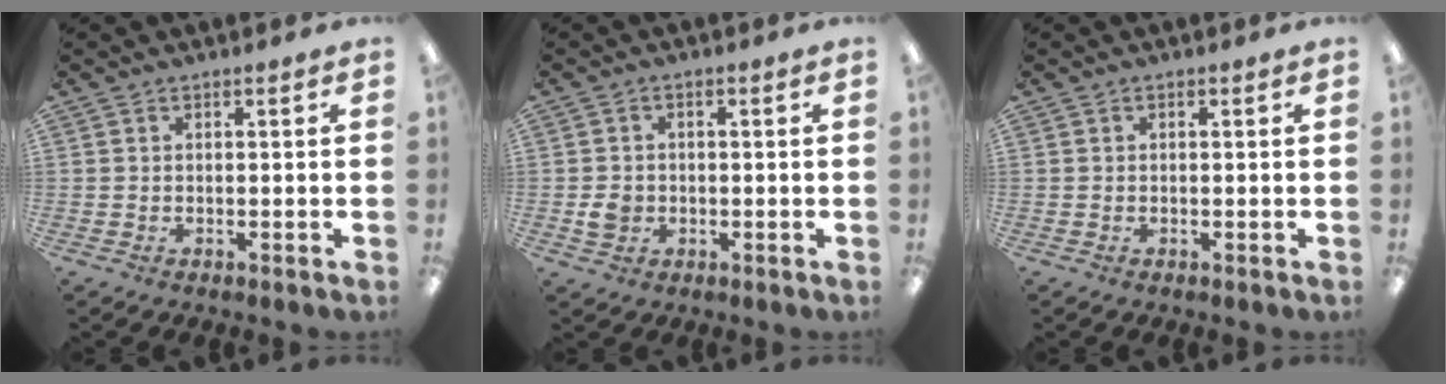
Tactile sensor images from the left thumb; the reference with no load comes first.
{"total": 3.6, "force": [-0.7, 3.2, 1.6], "torque": [-0.018, 0.002, -0.013]}
{"total": 0.0}